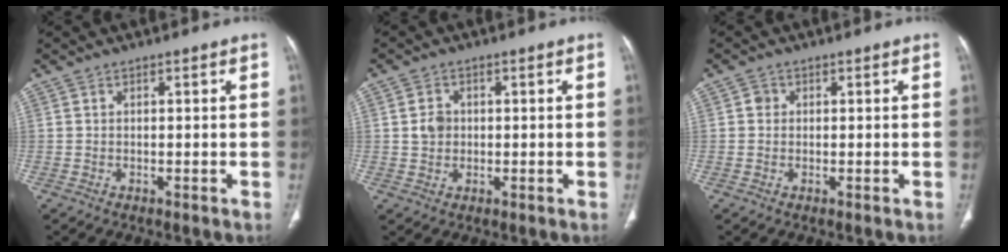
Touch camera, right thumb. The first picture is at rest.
{"total": 3.3, "force": [0.2, 2.8, 1.8], "torque": [-0.021, 0.005, 0.004]}
{"total": 1.4, "force": [0.2, 1.3, 0.4], "torque": [0.000, 0.003, 0.001]}